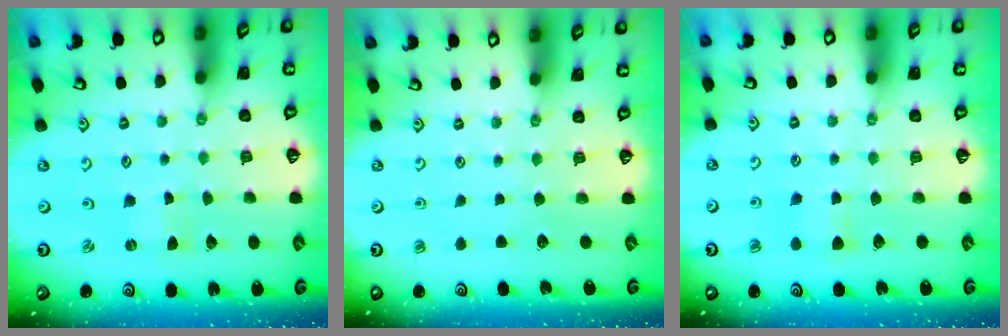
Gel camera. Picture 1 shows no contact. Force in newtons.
{"total": 0.0}
{"total": 4.5, "press": 4.4, "slide": 0.6}